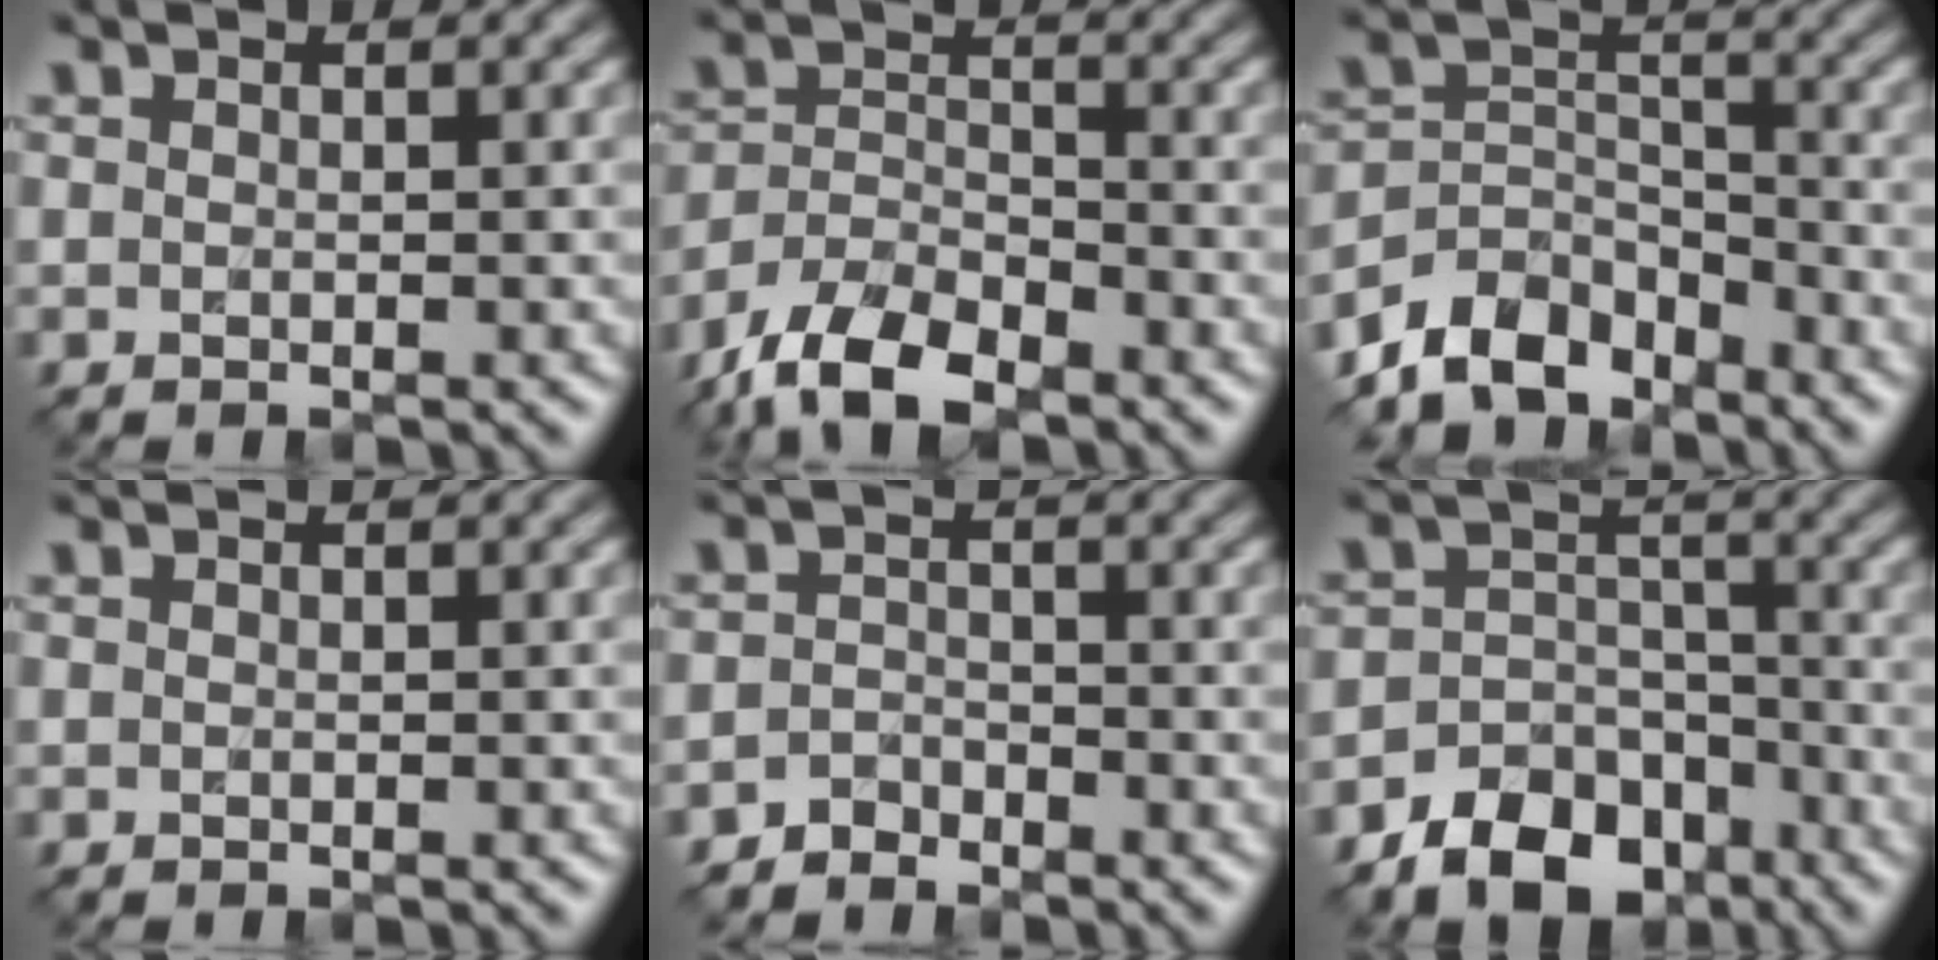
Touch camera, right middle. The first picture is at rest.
{"total": 7.8, "force": [-5.9, 3.4, 3.8], "torque": [-0.071, 0.003, -0.119]}
{"total": 6.5, "force": [-5.3, 3.3, 1.8], "torque": [-0.028, -0.003, -0.105]}
{"total": 0.0}
{"total": 1.6, "force": [-1.5, 0.6, -0.2], "torque": [0.003, 0.011, -0.033]}
{"total": 6.9, "force": [-5.0, 4.1, 2.5], "torque": [-0.036, -0.001, -0.089]}